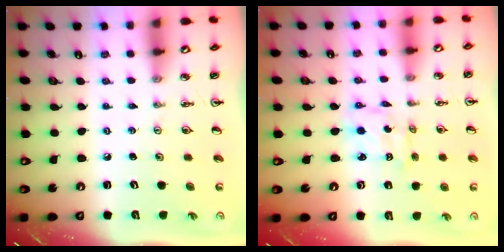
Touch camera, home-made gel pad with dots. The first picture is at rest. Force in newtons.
{"total": 2.4, "press": 2.4, "slide": 0.1}